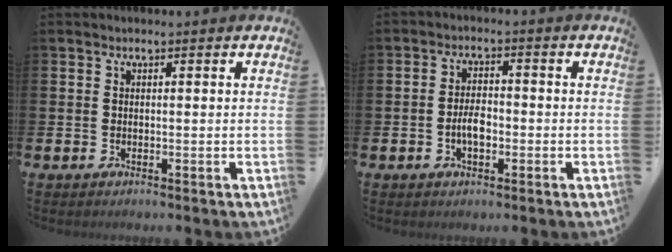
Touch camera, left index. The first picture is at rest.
{"total": 3.3, "force": [-0.8, 1.7, 2.7], "torque": [-0.042, 0.004, -0.018]}